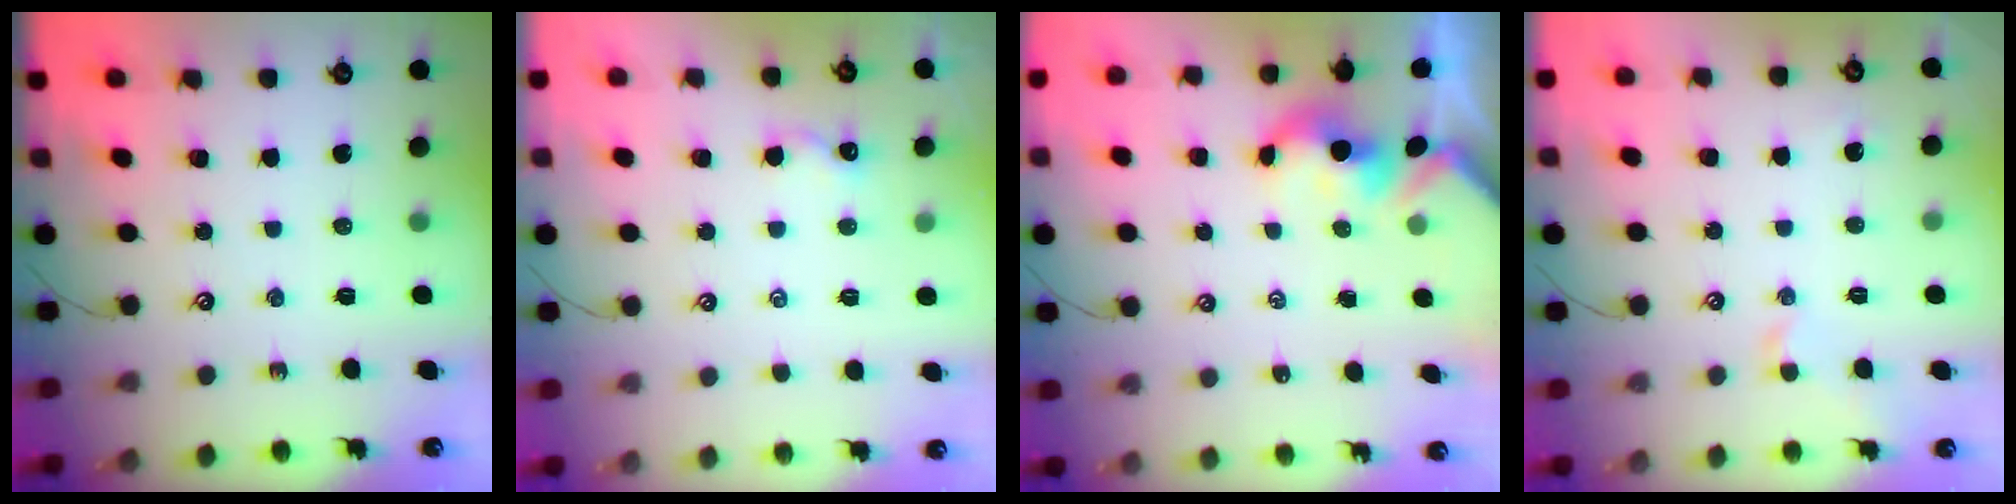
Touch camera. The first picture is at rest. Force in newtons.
{"total": 2.3, "press": 2.2, "slide": 0.3}
{"total": 1.6, "press": 1.6, "slide": 0.2}
{"total": 0.9, "press": 0.9, "slide": 0.1}